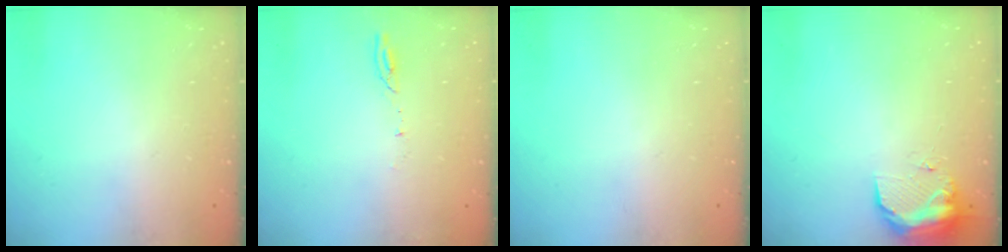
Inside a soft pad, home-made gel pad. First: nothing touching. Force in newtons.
{"total": 5.5, "press": 5.4, "slide": 0.7}
{"total": 0.0}
{"total": 9.6, "press": 9.6, "slide": 0.5}